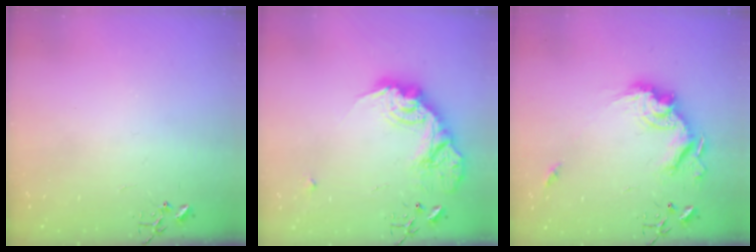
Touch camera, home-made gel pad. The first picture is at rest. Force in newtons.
{"total": 19.4, "press": 19.3, "slide": 1.5}
{"total": 17.8, "press": 17.7, "slide": 2.1}